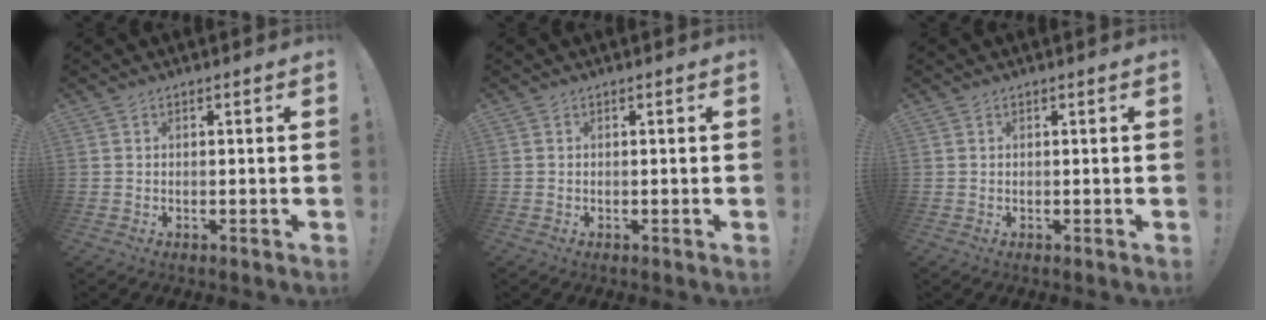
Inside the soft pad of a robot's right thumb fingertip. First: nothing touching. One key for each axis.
{"total": 0.0}
{"total": 0.0}